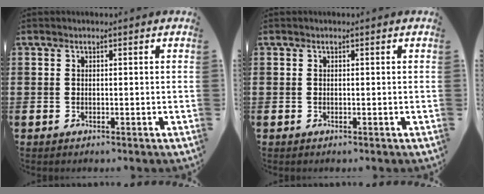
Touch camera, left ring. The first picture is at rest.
{"total": 0.0}